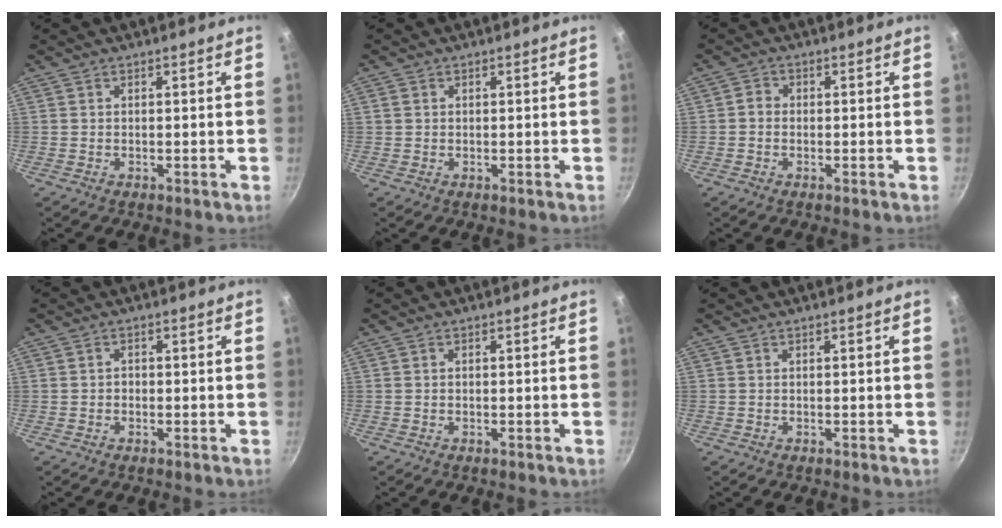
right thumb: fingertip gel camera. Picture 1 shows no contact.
{"total": 1.1, "force": [0.3, 1.0, 0.4], "torque": [-0.005, 0.004, 0.002]}
{"total": 1.8, "force": [-0.3, 1.6, 0.9], "torque": [-0.011, 0.010, -0.010]}
{"total": 1.0, "force": [-0.3, 0.8, 0.5], "torque": [-0.006, 0.004, -0.006]}
{"total": 0.0}
{"total": 0.0}